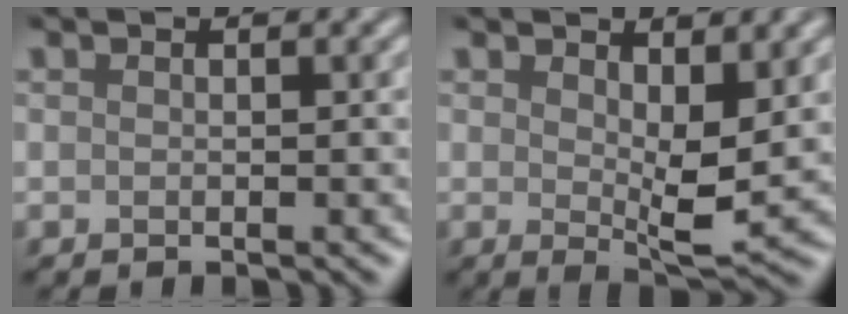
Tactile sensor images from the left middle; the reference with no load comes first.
{"total": 4.2, "force": [1.1, 1.2, 3.8], "torque": [-0.069, -0.015, 0.023]}